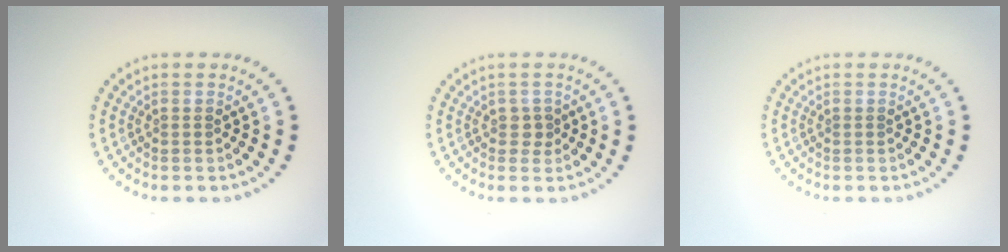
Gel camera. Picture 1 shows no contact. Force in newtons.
{"total": 1.0, "press": 0.9, "slide": 0.4}
{"total": 0.0}